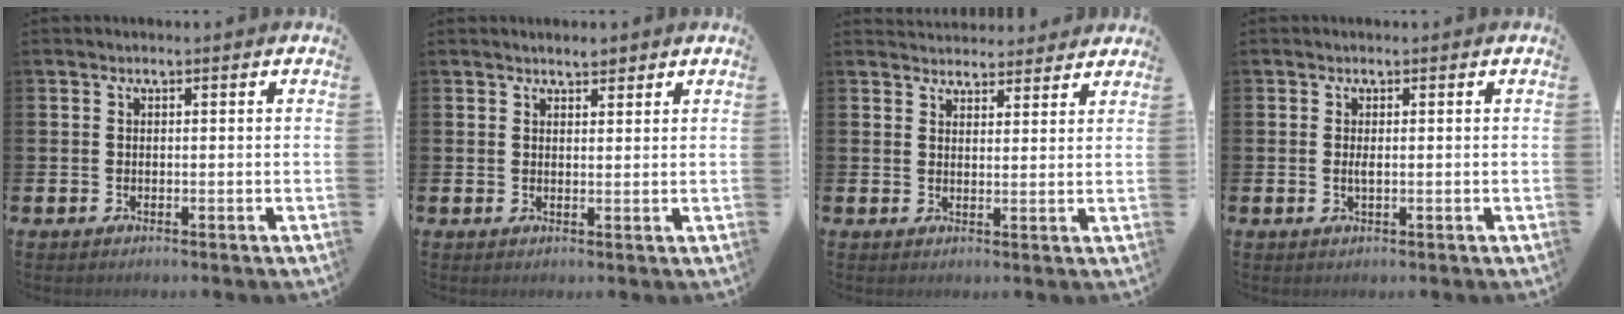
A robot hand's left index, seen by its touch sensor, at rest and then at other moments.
{"total": 2.2, "force": [2.1, 0.6, 0.2], "torque": [0.000, -0.005, 0.036]}
{"total": 3.8, "force": [3.6, 1.1, -0.1], "torque": [0.004, -0.017, 0.064]}
{"total": 0.9, "force": [0.0, 0.2, 0.9], "torque": [-0.019, 0.001, 0.000]}